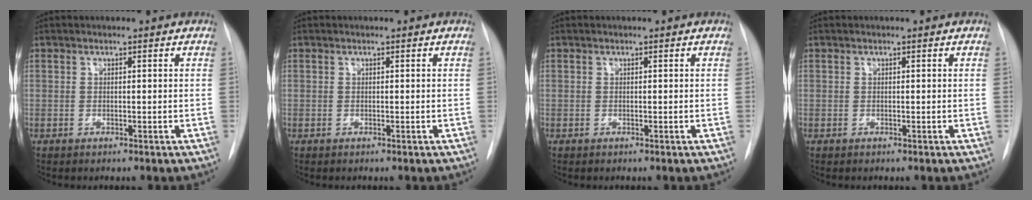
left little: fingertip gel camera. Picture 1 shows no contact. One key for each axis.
{"total": 0.0}
{"total": 0.0}
{"total": 0.0}